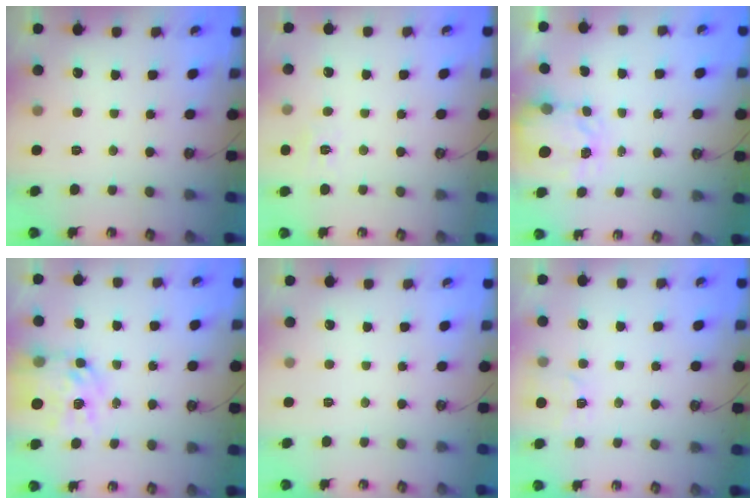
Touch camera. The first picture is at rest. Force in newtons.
{"total": 6.0, "press": 5.9, "slide": 0.6}
{"total": 3.4, "press": 3.4, "slide": 0.5}
{"total": 13.1, "press": 13.0, "slide": 1.2}
{"total": 0.0}
{"total": 4.2, "press": 4.2, "slide": 0.6}